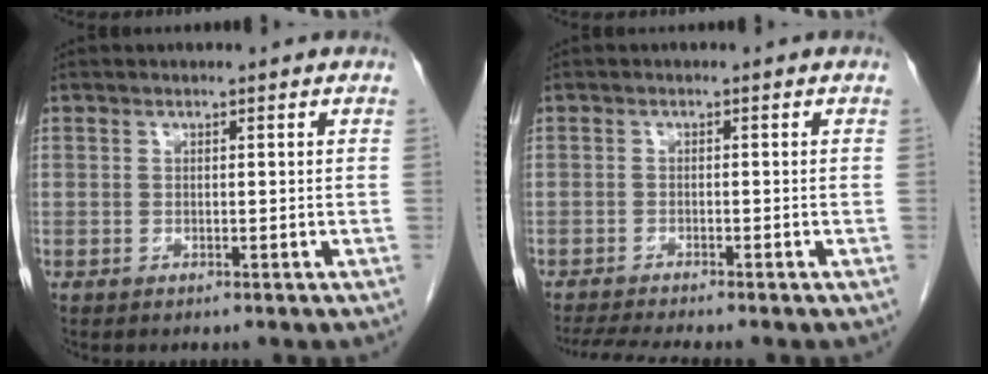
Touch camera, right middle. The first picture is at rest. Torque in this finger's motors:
{"motor_torque": [0.04, -0.03, 0.01, 0.00]}